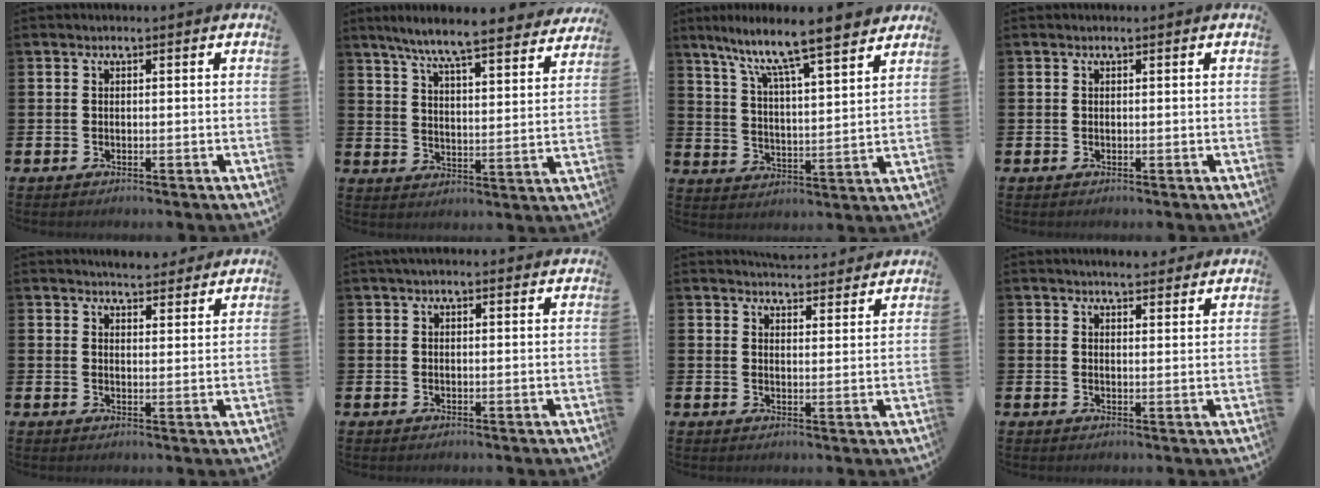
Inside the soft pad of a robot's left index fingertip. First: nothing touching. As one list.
[{"total": 8.1, "force": [7.4, 0.4, 3.3], "torque": [-0.088, -0.048, 0.127]}, {"total": 9.5, "force": [8.6, 0.2, 4.0], "torque": [-0.108, -0.062, 0.144]}, {"total": 0.0}, {"total": 4.6, "force": [4.6, 0.6, 0.1], "torque": [-0.010, -0.021, 0.085]}, {"total": 1.6, "force": [1.4, 0.3, 0.7], "torque": [-0.016, 0.004, 0.026]}, {"total": 5.1, "force": [5.0, 0.7, 0.2], "torque": [-0.006, -0.030, 0.091]}, {"total": 3.6, "force": [3.5, 0.4, 0.2], "torque": [-0.008, -0.016, 0.064]}]